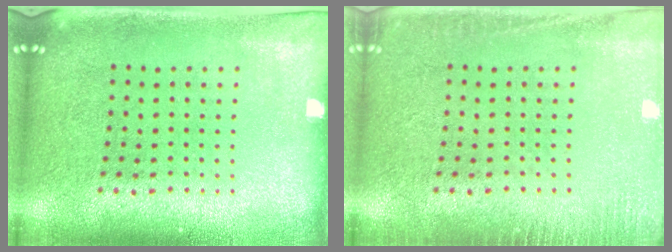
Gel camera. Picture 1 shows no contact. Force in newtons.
{"total": 1.9, "press": 1.9, "slide": 0.4}